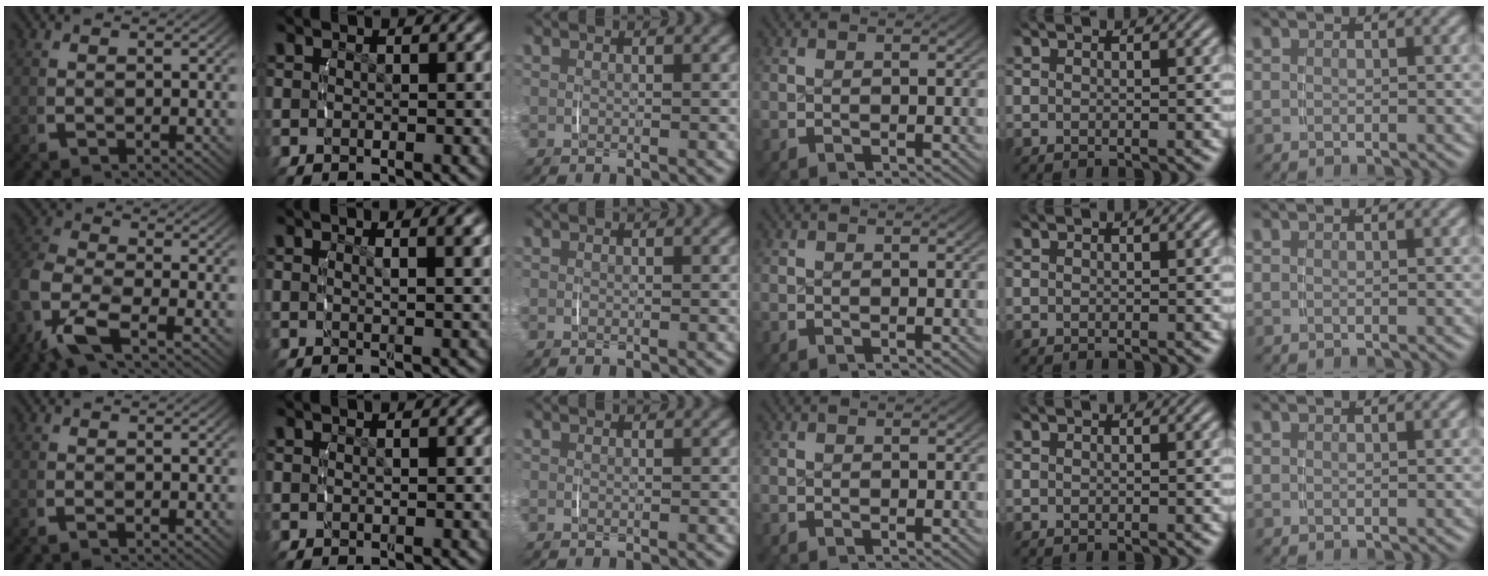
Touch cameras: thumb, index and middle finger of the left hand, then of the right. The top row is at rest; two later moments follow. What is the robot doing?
{"motion": "lift_and_place", "object": "ethernet cable"}